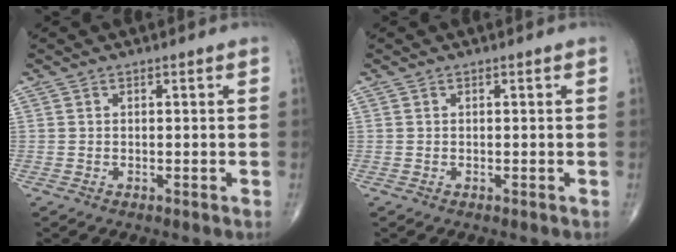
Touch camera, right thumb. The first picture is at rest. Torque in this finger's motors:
{"motor_torque": [-0.04, 0.04, -0.03, 0.03, 0.01]}